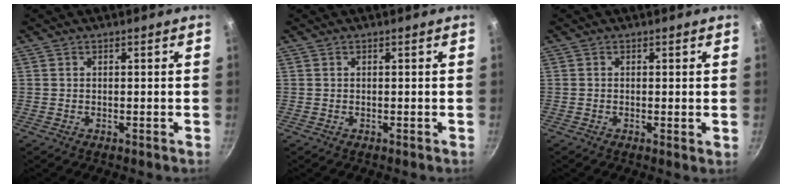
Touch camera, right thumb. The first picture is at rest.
{"total": 0.0}
{"total": 0.9, "force": [0.1, 0.2, 0.9], "torque": [-0.013, -0.004, -0.003]}